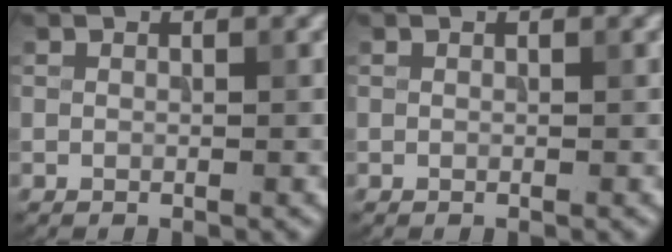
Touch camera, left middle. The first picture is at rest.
{"total": 0.0}